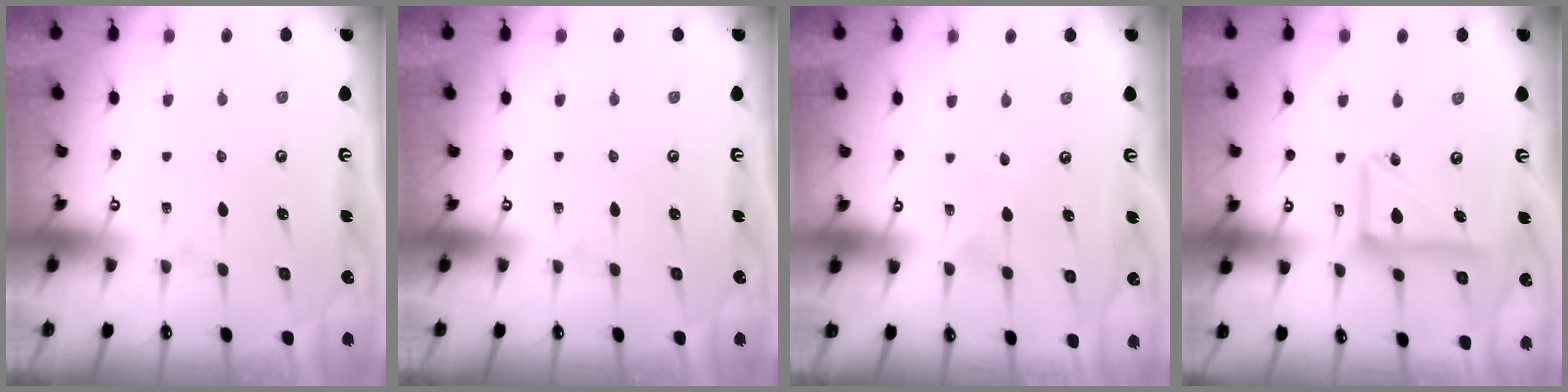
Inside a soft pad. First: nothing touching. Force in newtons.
{"total": 0.0}
{"total": 5.2, "press": 5.0, "slide": 1.4}
{"total": 14.5, "press": 14.4, "slide": 2.2}